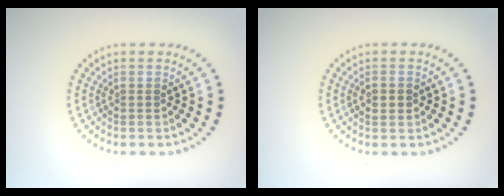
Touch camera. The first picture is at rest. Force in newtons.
{"total": 1.9, "press": 1.9, "slide": 0.2}